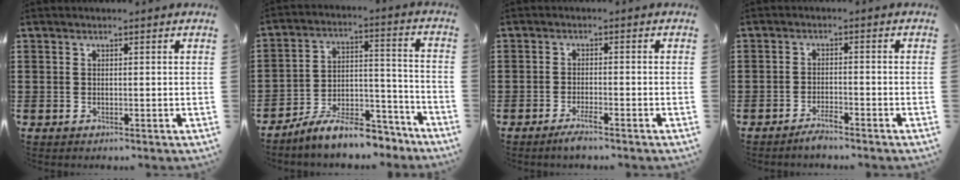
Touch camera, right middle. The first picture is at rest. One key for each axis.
{"total": 8.6, "fx": -7.6, "fy": 2.1, "fz": 3.5, "tx": -0.055, "ty": 0.020, "tz": -0.143}
{"total": 2.1, "fx": -1.6, "fy": 0.0, "fz": 1.4, "tx": -0.031, "ty": -0.003, "tz": -0.031}
{"total": 2.3, "fx": -2.1, "fy": 0.0, "fz": 1.0, "tx": -0.027, "ty": 0.000, "tz": -0.042}